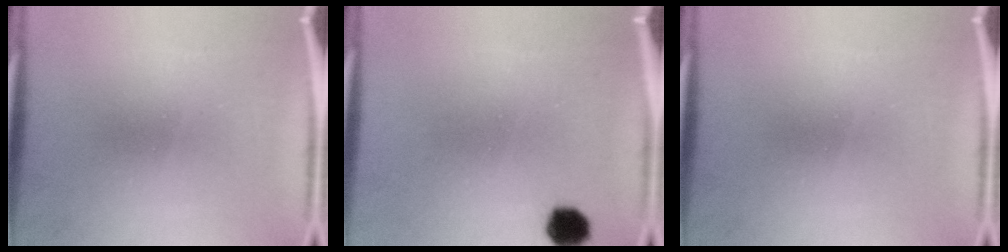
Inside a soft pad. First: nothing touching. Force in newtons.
{"total": 4.4}
{"total": 0.0}